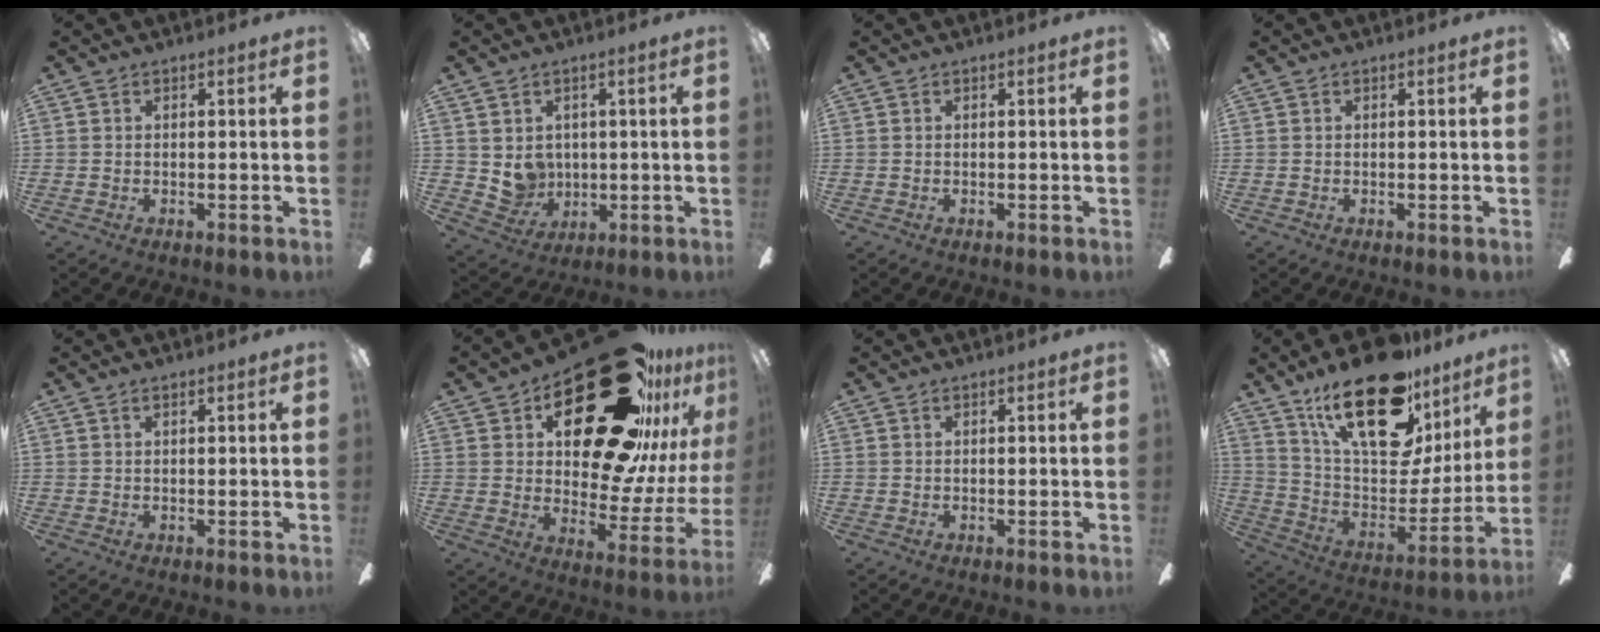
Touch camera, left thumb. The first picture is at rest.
{"total": 6.2, "force": [2.3, 5.5, 1.5], "torque": [-0.032, -0.013, 0.049]}
{"total": 0.0}
{"total": 0.0}
{"total": 0.8, "force": [0.4, 0.2, 0.7], "torque": [-0.017, 0.002, 0.007]}
{"total": 34.1, "force": [19.5, 16.0, 23.0], "torque": [-0.300, -0.124, 0.351]}
{"total": 0.0}
{"total": 27.3, "force": [16.6, 12.3, 17.9], "torque": [-0.288, -0.094, 0.290]}